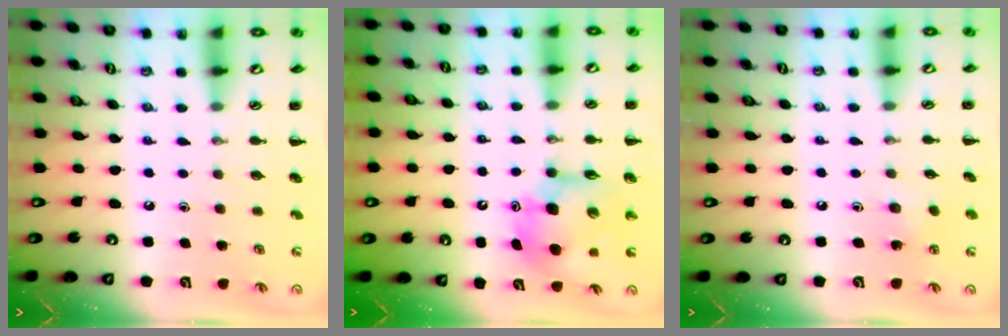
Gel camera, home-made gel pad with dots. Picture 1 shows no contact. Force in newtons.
{"total": 9.3, "press": 8.9, "slide": 2.8}
{"total": 5.8, "press": 5.7, "slide": 1.3}